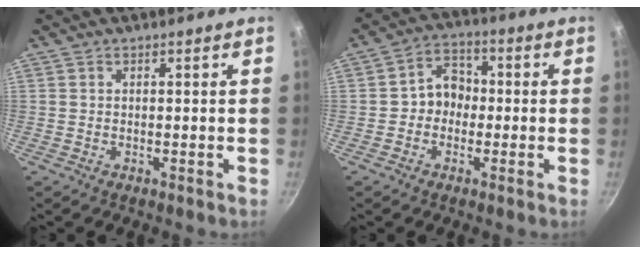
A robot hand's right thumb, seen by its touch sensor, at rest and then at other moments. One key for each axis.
{"total": 6.5, "fx": -0.7, "fy": 5.6, "fz": 3.4, "tx": -0.011, "ty": 0.021, "tz": -0.023}